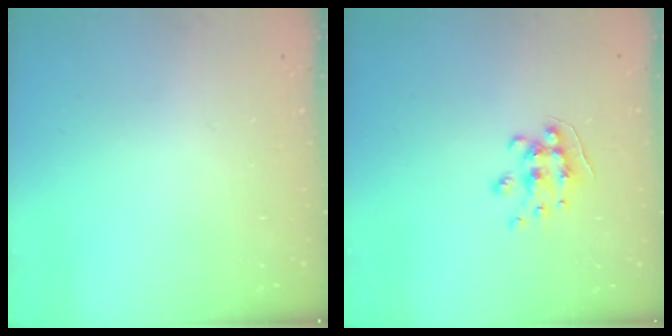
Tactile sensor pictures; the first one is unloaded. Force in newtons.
{"total": 7.1, "press": 7.1, "slide": 0.7}